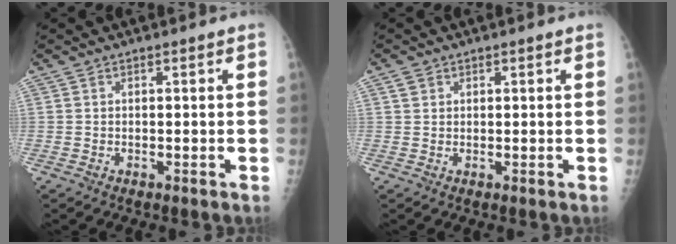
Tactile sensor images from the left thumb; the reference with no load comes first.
{"total": 1.4, "force": [0.7, 1.1, 0.4], "torque": [0.001, -0.002, 0.011]}